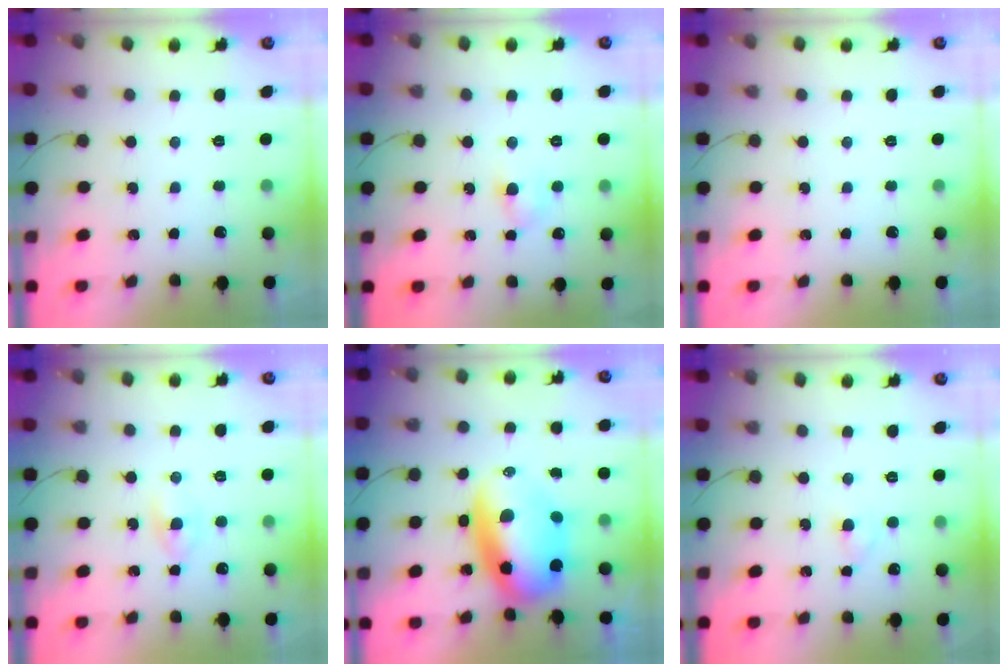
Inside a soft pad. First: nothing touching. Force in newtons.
{"total": 4.2, "press": 4.0, "slide": 1.3}
{"total": 0.0}
{"total": 2.1, "press": 2.0, "slide": 0.7}
{"total": 13.3, "press": 12.8, "slide": 3.6}
{"total": 2.2, "press": 2.0, "slide": 0.9}